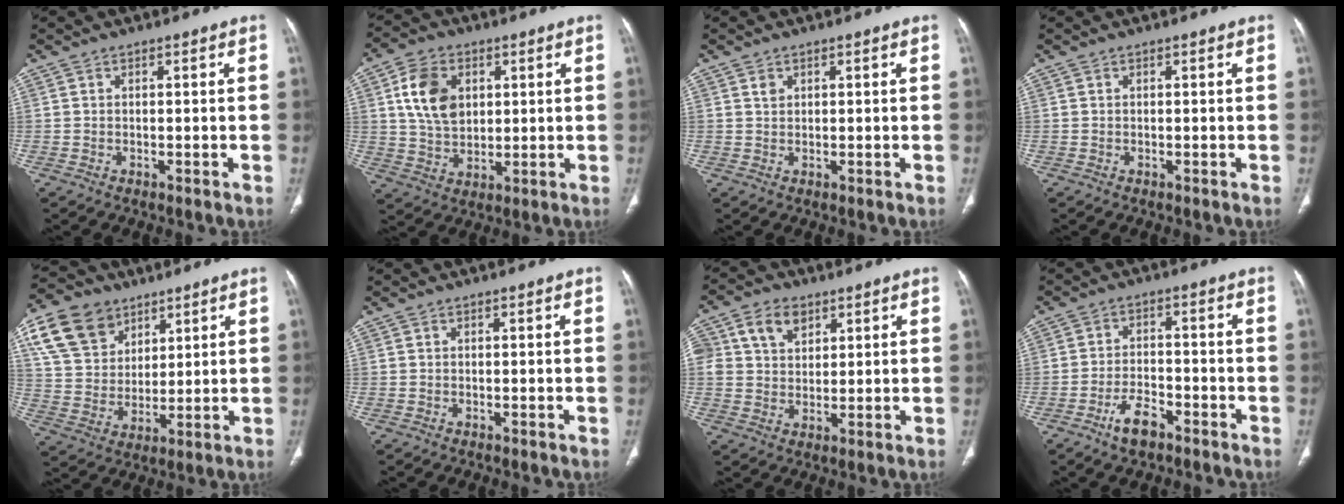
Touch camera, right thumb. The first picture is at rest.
{"total": 10.6, "force": [3.0, 7.6, 6.7], "torque": [-0.103, -0.008, 0.058]}
{"total": 1.2, "force": [0.6, 0.9, 0.5], "torque": [-0.001, -0.004, 0.011]}
{"total": 0.0}
{"total": 15.3, "force": [8.0, 11.1, 6.8], "torque": [-0.113, -0.011, 0.155]}
{"total": 0.0}
{"total": 9.1, "force": [4.1, 6.7, 4.7], "torque": [-0.073, -0.002, 0.079]}
{"total": 5.6, "force": [-3.8, 2.4, 3.5], "torque": [-0.064, 0.022, -0.064]}